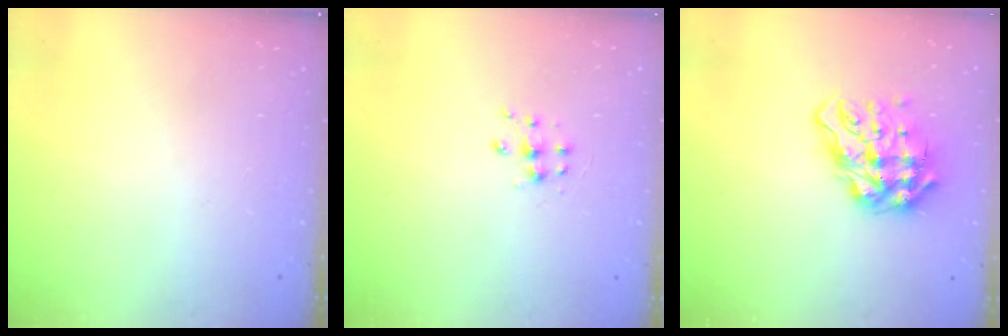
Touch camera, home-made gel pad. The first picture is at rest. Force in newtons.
{"total": 6.4, "press": 6.4, "slide": 0.5}
{"total": 13.8, "press": 13.7, "slide": 1.7}